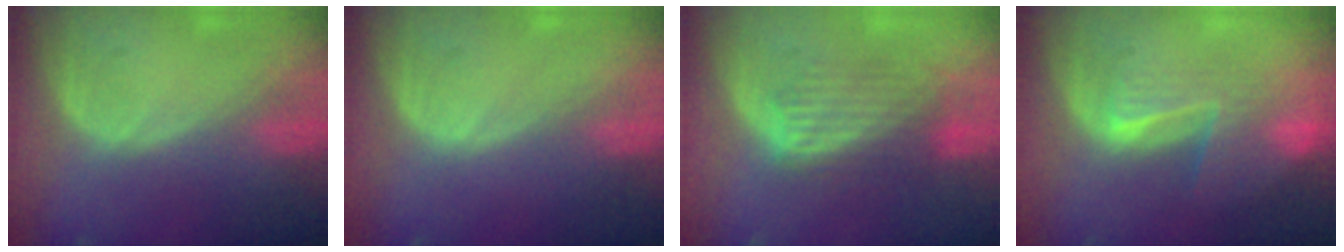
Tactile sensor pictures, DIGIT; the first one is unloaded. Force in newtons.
{"total": 0.0}
{"total": 6.3, "press": 6.3, "slide": 0.5}
{"total": 8.4, "press": 7.2, "slide": 4.3}